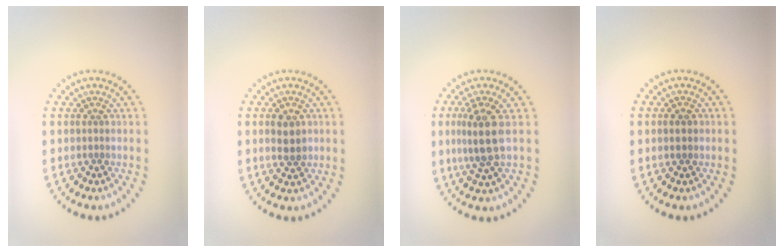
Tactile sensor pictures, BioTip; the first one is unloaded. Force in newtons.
{"total": 2.2, "press": 2.2, "slide": 0.3}
{"total": 3.6, "press": 3.2, "slide": 1.6}
{"total": 1.8, "press": 1.8, "slide": 0.1}